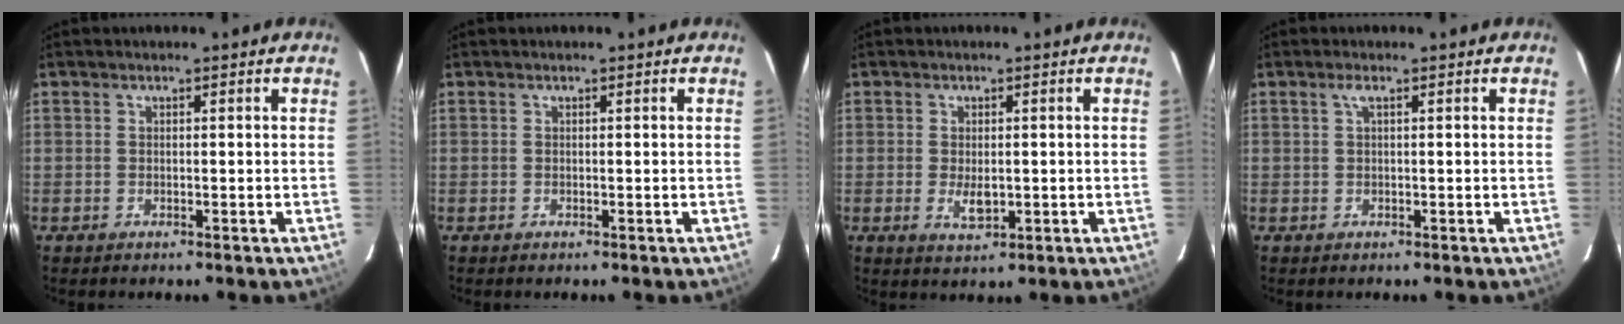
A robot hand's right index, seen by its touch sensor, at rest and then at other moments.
{"total": 0.0}
{"total": 3.6, "force": [-0.6, 1.9, 3.1], "torque": [-0.054, -0.008, -0.005]}
{"total": 1.0, "force": [0.3, -0.1, 1.0], "torque": [-0.018, 0.004, 0.005]}